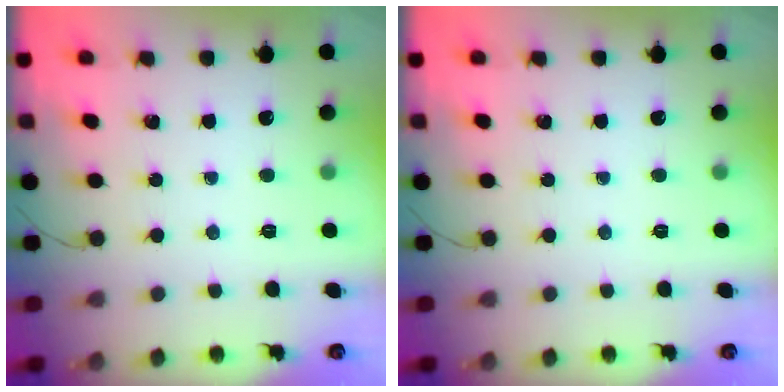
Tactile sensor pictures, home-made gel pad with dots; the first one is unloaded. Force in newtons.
{"total": 0.0}